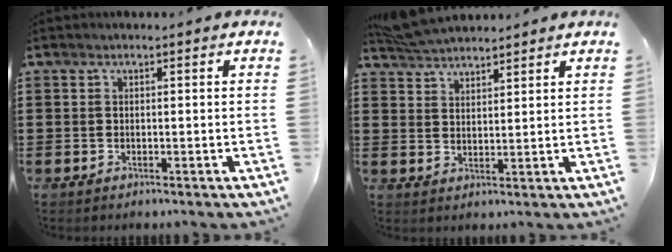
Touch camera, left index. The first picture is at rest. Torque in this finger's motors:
{"motor_torque": [-0.74, -0.34, -0.21, -0.10]}